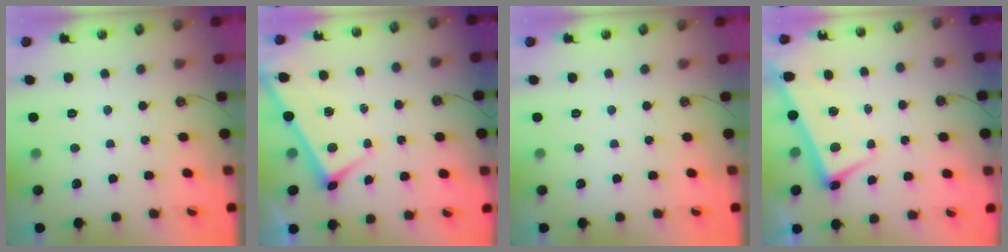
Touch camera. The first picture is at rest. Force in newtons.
{"total": 1.7, "press": 1.7, "slide": 0.1}
{"total": 0.0}
{"total": 2.7, "press": 2.6, "slide": 0.6}